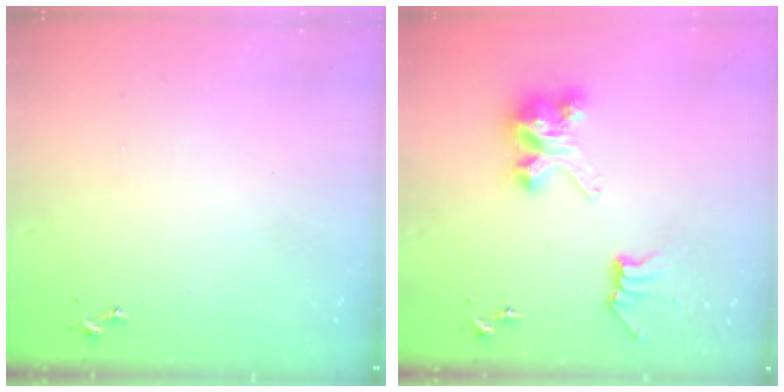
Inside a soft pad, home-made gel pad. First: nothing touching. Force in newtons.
{"total": 8.2, "press": 8.2, "slide": 0.1}